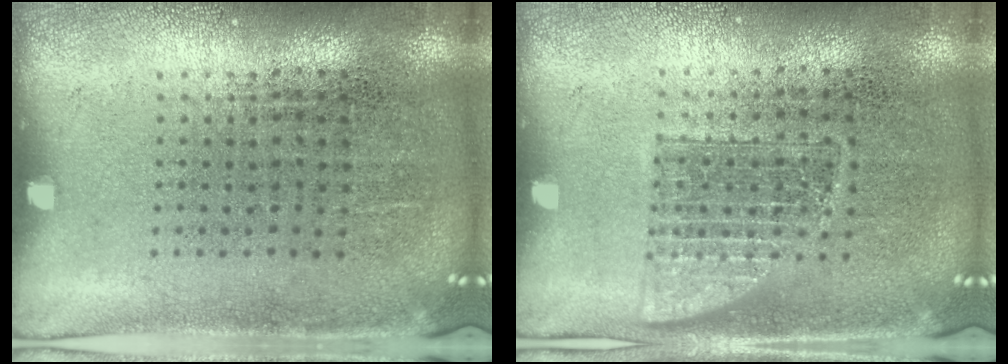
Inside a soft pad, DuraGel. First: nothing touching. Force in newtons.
{"total": 1.0, "press": 1.0, "slide": 0.3}